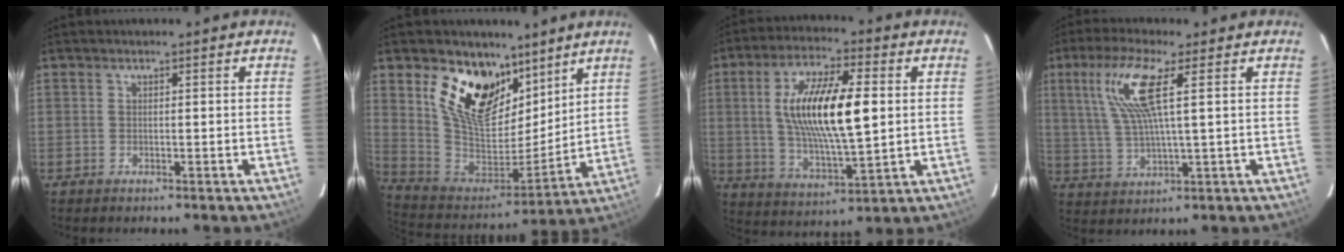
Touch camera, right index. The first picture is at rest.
{"total": 19.6, "force": [11.5, 10.9, 11.6], "torque": [-0.237, 0.000, 0.220]}
{"total": 16.9, "force": [2.4, 5.4, 15.8], "torque": [-0.292, 0.005, 0.047]}
{"total": 10.4, "force": [3.7, 1.3, 9.6], "torque": [-0.199, 0.006, 0.081]}